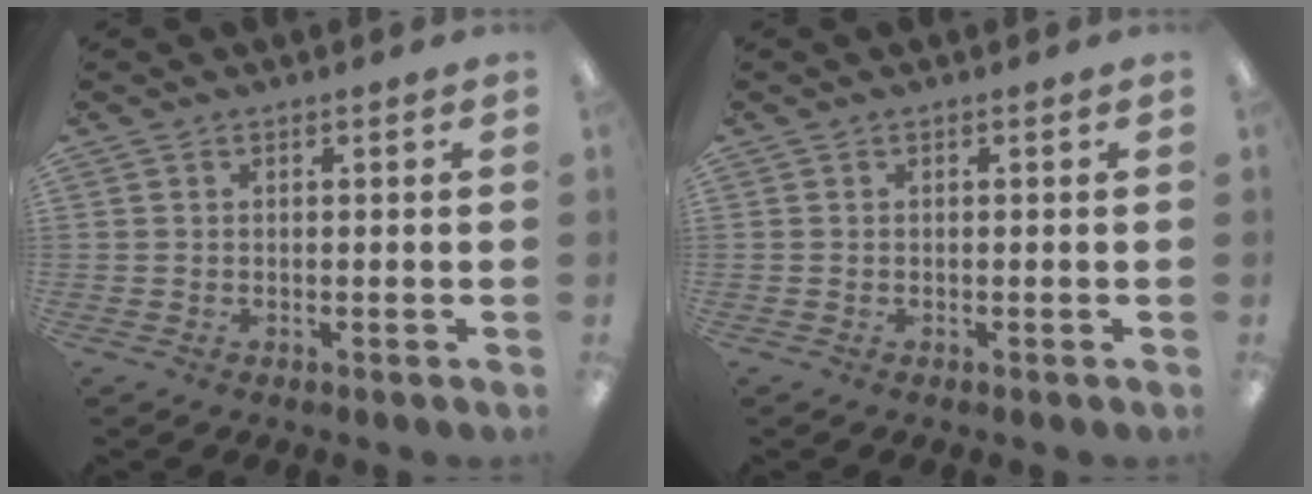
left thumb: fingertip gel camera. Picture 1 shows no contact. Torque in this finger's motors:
{"motor_torque": [-0.05, 0.00, 0.07, -0.04, 0.00]}